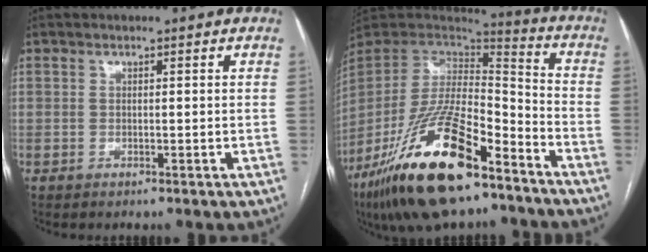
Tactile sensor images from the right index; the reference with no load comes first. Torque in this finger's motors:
{"motor_torque": [0.92, -1.22, 0.24, 0.01]}